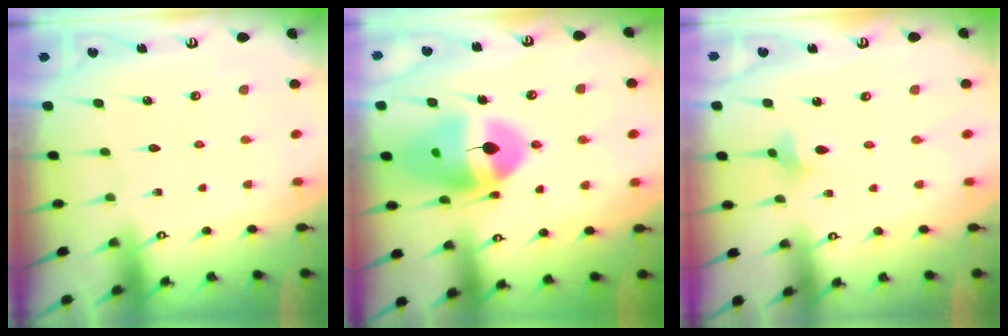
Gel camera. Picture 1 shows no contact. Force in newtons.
{"total": 16.1, "press": 16.0, "slide": 1.7}
{"total": 2.6, "press": 2.6, "slide": 0.6}